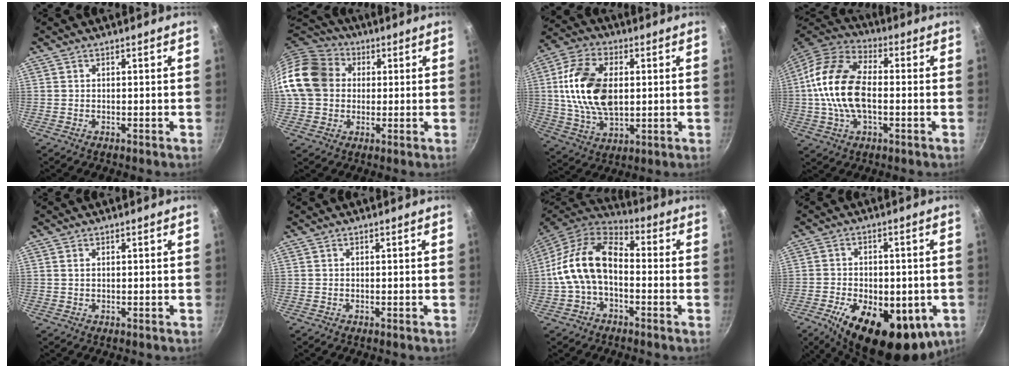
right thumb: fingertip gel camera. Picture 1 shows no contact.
{"total": 15.3, "force": [2.0, 12.7, 8.3], "torque": [-0.138, 0.029, 0.023]}
{"total": 16.9, "force": [1.9, 10.3, 13.3], "torque": [-0.238, 0.000, 0.033]}
{"total": 17.4, "force": [-0.6, 10.0, 14.2], "torque": [-0.262, 0.033, -0.027]}
{"total": 0.9, "force": [0.3, 0.6, 0.6], "torque": [-0.010, 0.002, 0.006]}
{"total": 0.0}
{"total": 15.0, "force": [-1.6, 9.3, 11.7], "torque": [-0.202, 0.045, -0.046]}
{"total": 21.1, "force": [-7.3, 11.2, 16.3], "torque": [-0.234, -0.006, -0.097]}